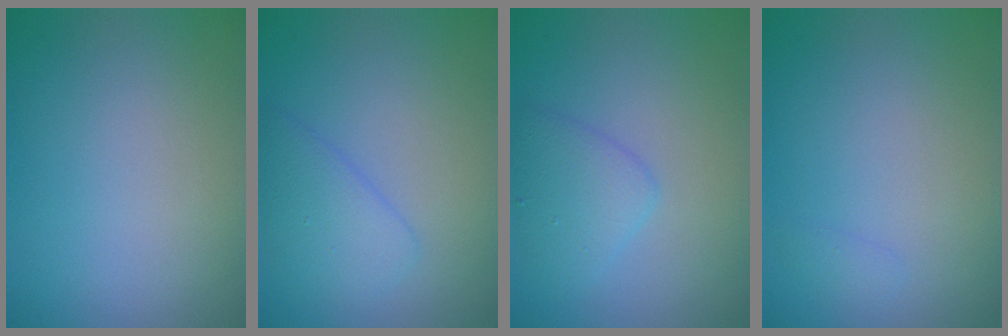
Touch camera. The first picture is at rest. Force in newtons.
{"total": 2.8, "press": 2.8, "slide": 0.1}
{"total": 2.6, "press": 2.6, "slide": 0.0}
{"total": 0.6, "press": 0.6, "slide": 0.0}